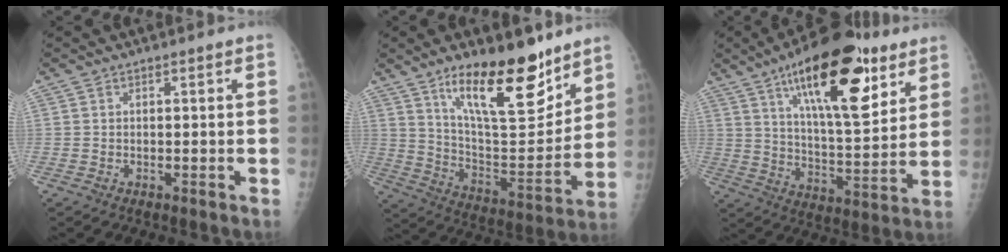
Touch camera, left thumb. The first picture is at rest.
{"total": 20.6, "force": [13.6, 7.0, 13.7], "torque": [-0.174, -0.092, 0.232]}
{"total": 23.6, "force": [12.4, 8.6, 18.1], "torque": [-0.253, -0.047, 0.199]}